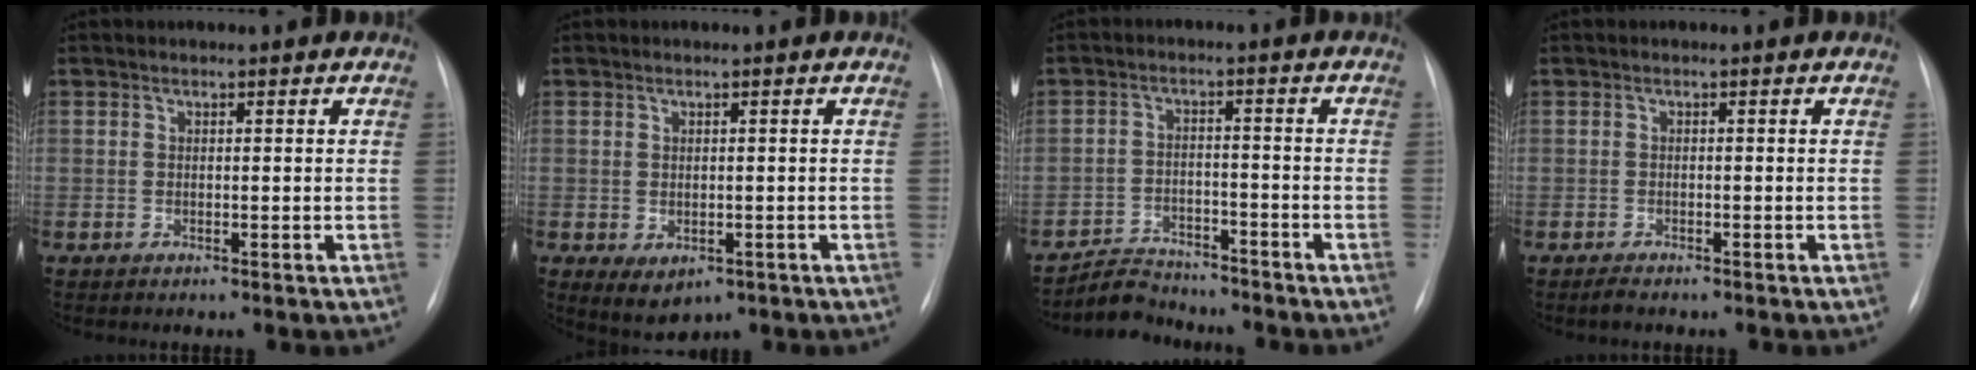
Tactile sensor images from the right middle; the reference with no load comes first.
{"total": 4.1, "force": [-1.6, 2.7, 2.7], "torque": [-0.039, -0.004, -0.006]}
{"total": 5.6, "force": [-5.4, 1.6, -0.3], "torque": [0.003, 0.002, -0.092]}
{"total": 1.2, "force": [-1.0, 0.2, 0.5], "torque": [-0.016, -0.003, -0.017]}